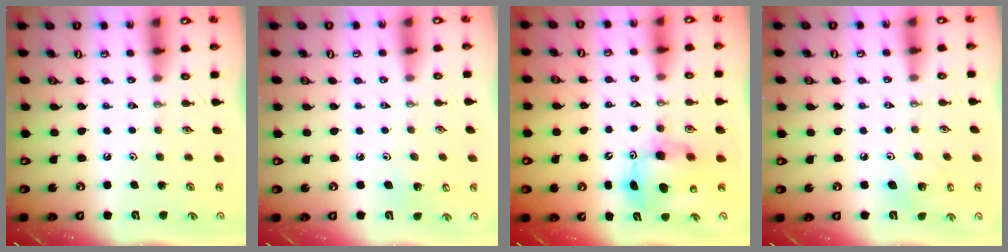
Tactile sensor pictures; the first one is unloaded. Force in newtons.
{"total": 3.1, "press": 3.0, "slide": 0.3}
{"total": 9.5, "press": 9.4, "slide": 0.9}
{"total": 6.4, "press": 6.1, "slide": 1.8}